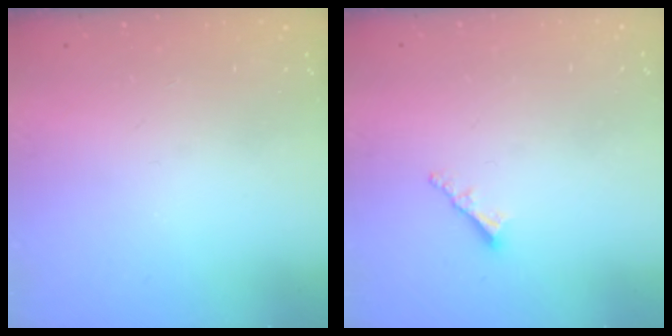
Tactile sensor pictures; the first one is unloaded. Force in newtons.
{"total": 2.5, "press": 2.5, "slide": 0.3}